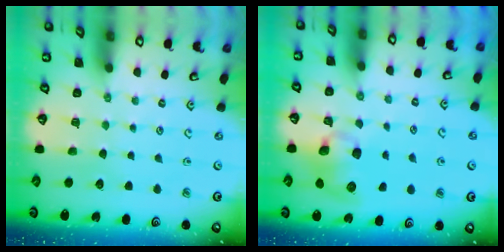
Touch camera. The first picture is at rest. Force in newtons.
{"total": 8.6, "press": 8.5, "slide": 1.3}